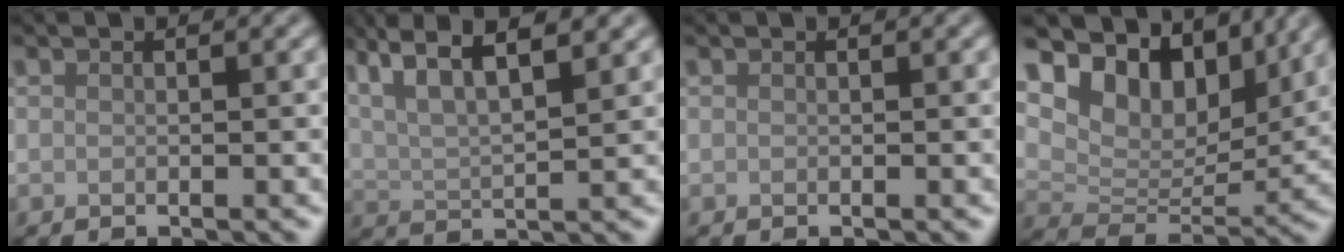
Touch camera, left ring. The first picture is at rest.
{"total": 8.0, "force": [5.0, 2.3, 5.9], "torque": [-0.102, 0.030, 0.063]}
{"total": 0.0}
{"total": 11.3, "force": [6.7, 6.4, 6.5], "torque": [-0.123, 0.006, 0.116]}